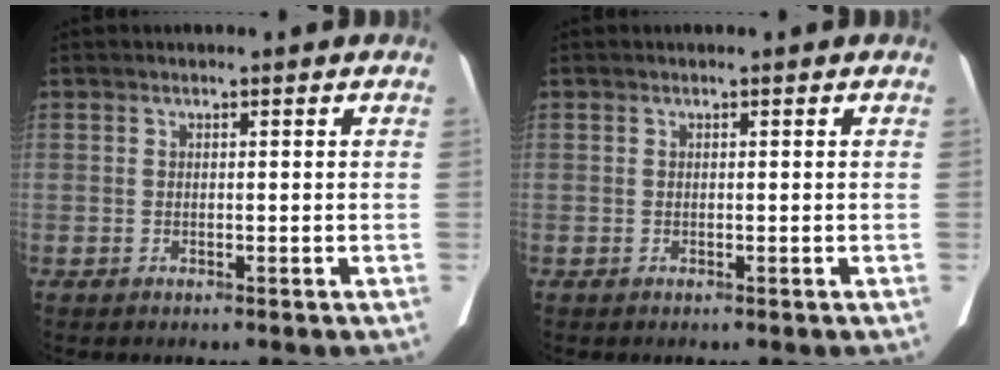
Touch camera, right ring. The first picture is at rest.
{"total": 0.0}